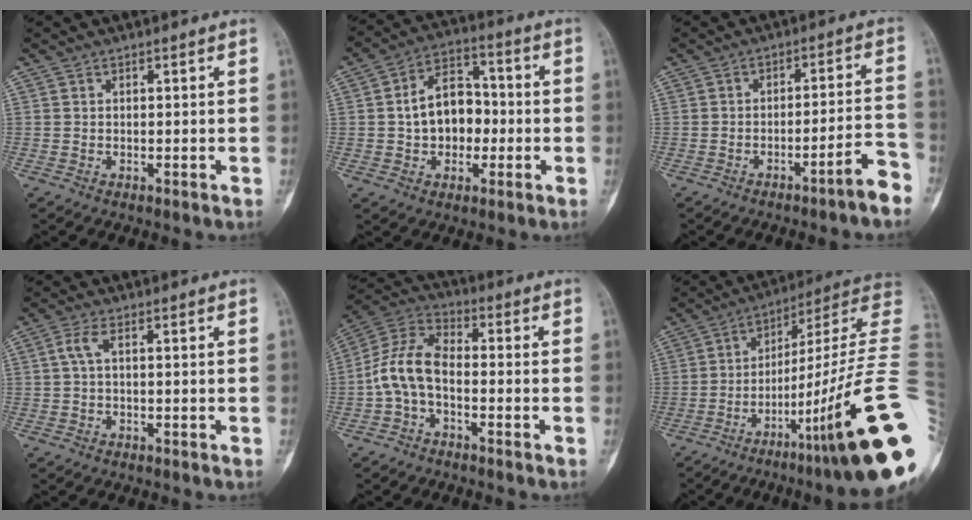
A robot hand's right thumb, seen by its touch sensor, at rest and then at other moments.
{"total": 11.9, "force": [-0.9, 8.5, 8.3], "torque": [-0.100, 0.035, -0.021]}
{"total": 6.8, "force": [-4.7, 0.3, 5.0], "torque": [-0.072, 0.044, -0.065]}
{"total": 2.5, "force": [0.2, 0.7, 2.3], "torque": [-0.060, 0.009, 0.004]}
{"total": 9.5, "force": [-2.2, 5.2, 7.6], "torque": [-0.152, 0.036, -0.057]}
{"total": 31.9, "force": [-8.1, 5.5, 30.4], "torque": [-0.353, 0.047, -0.127]}